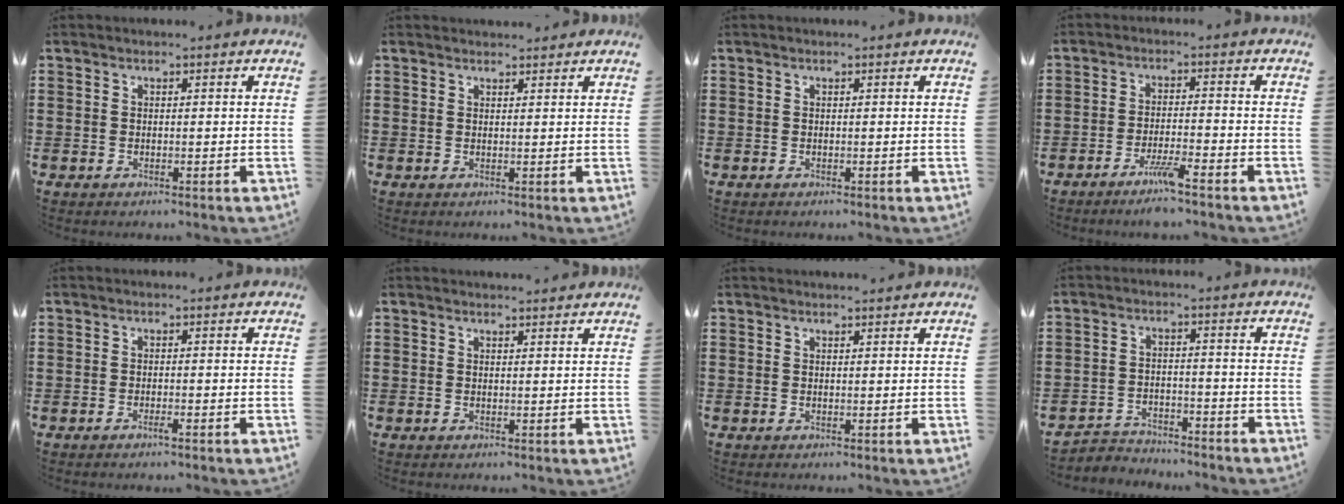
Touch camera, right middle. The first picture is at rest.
{"total": 1.2, "force": [1.2, 0.3, 0.0], "torque": [0.005, -0.001, 0.020]}
{"total": 0.0}
{"total": 4.2, "force": [-3.3, 0.0, 2.7], "torque": [-0.050, -0.004, -0.060]}
{"total": 1.1, "force": [-0.7, 0.0, 0.8], "torque": [-0.014, -0.003, -0.012]}
{"total": 1.1, "force": [1.1, 0.1, 0.1], "torque": [0.003, -0.003, 0.019]}
{"total": 0.8, "force": [0.8, 0.0, 0.0], "torque": [0.005, -0.004, 0.013]}
{"total": 3.4, "force": [-3.3, 0.6, 0.0], "torque": [-0.008, 0.003, -0.072]}